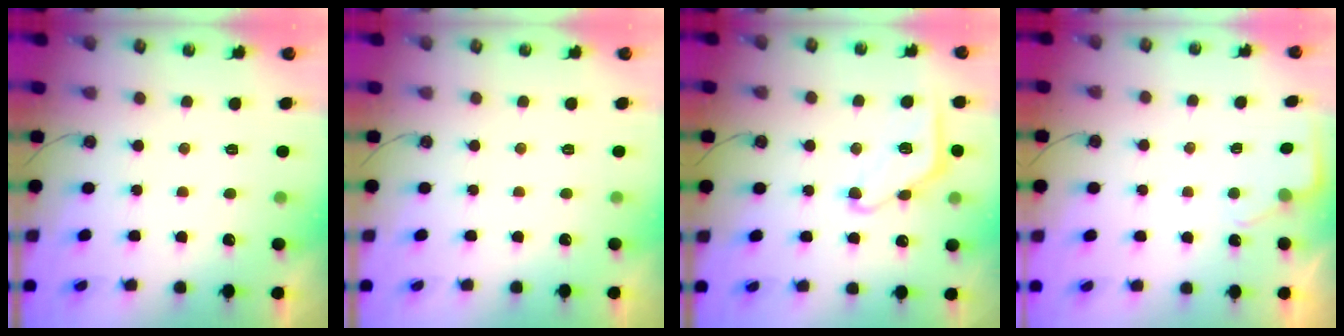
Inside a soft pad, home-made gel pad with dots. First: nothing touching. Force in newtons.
{"total": 0.0}
{"total": 11.7, "press": 11.7, "slide": 0.7}
{"total": 2.7, "press": 2.7, "slide": 0.4}